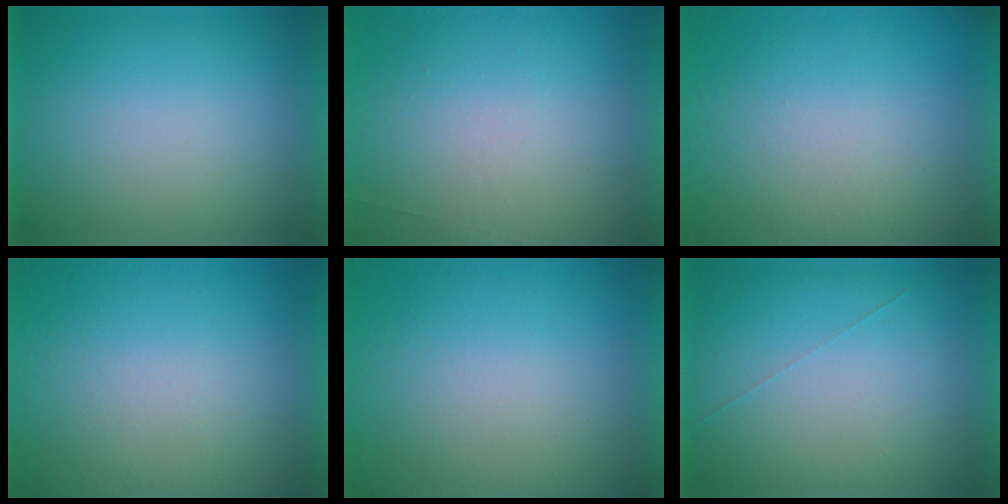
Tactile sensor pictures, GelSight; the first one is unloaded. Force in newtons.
{"total": 6.8}
{"total": 5.0}
{"total": 4.7}
{"total": 5.2}
{"total": 1.0}